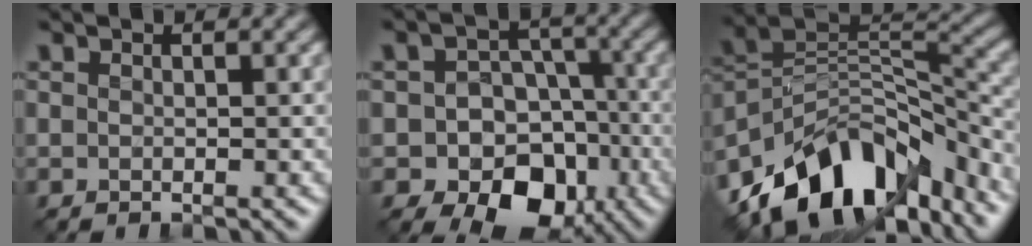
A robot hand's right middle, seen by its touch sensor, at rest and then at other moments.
{"total": 9.5, "force": [-4.0, 7.0, 5.0], "torque": [-0.047, -0.006, -0.076]}
{"total": 11.8, "force": [-8.3, 6.1, 5.9], "torque": [-0.099, 0.013, -0.156]}